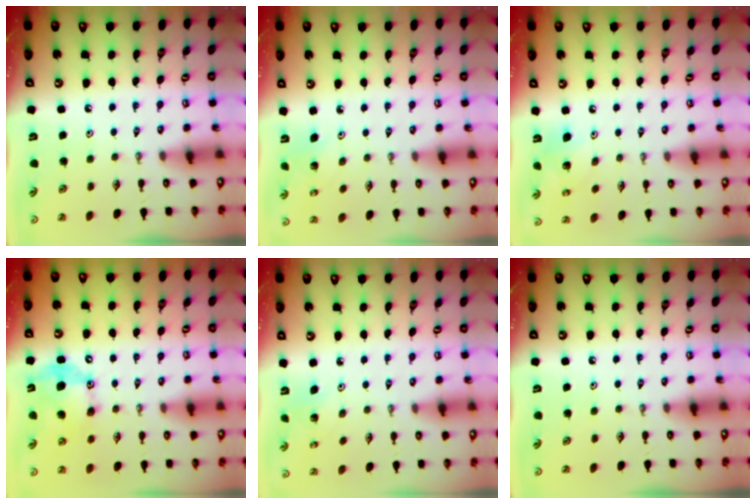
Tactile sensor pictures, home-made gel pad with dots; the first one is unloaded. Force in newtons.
{"total": 1.7, "press": 1.6, "slide": 0.2}
{"total": 8.5, "press": 8.1, "slide": 2.6}
{"total": 12.8, "press": 12.8, "slide": 0.2}
{"total": 1.7, "press": 1.6, "slide": 0.2}
{"total": 0.0}